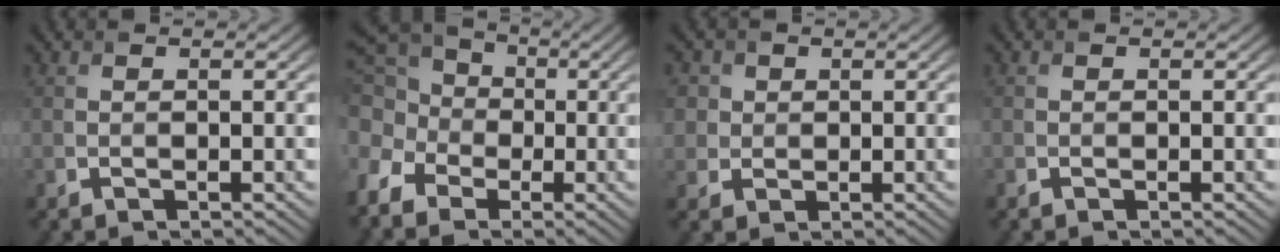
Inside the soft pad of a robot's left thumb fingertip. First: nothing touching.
{"total": 10.8, "force": [-2.9, 8.6, 5.7], "torque": [-0.157, -0.009, -0.088]}
{"total": 3.5, "force": [1.2, 3.2, 0.9], "torque": [-0.040, 0.000, 0.022]}
{"total": 0.0}